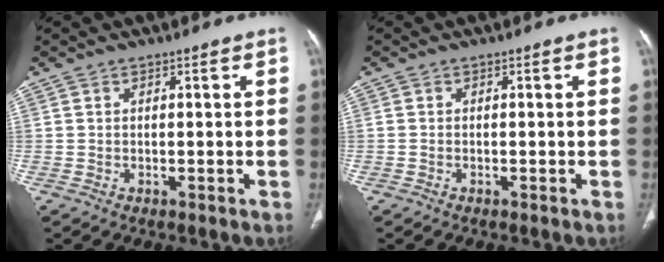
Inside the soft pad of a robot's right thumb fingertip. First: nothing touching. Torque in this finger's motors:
{"motor_torque": [-0.36, -0.54, -0.20, 0.06, -0.02]}